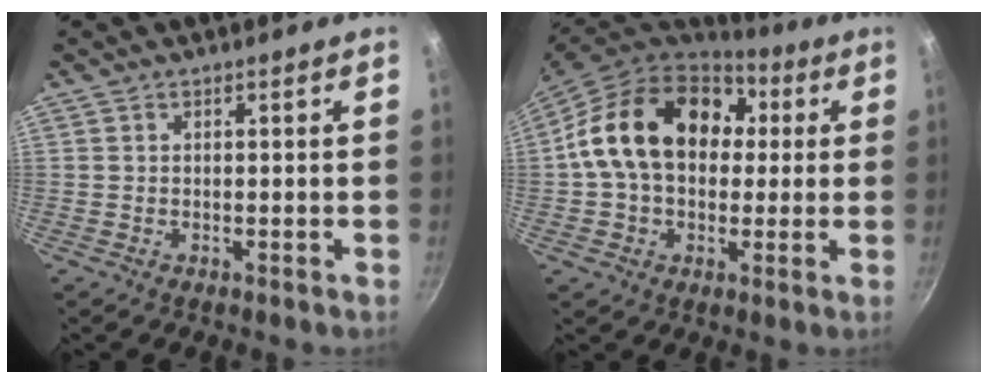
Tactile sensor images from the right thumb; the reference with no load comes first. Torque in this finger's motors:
{"motor_torque": [0.65, 0.94, 0.50, -0.44, 0.36]}